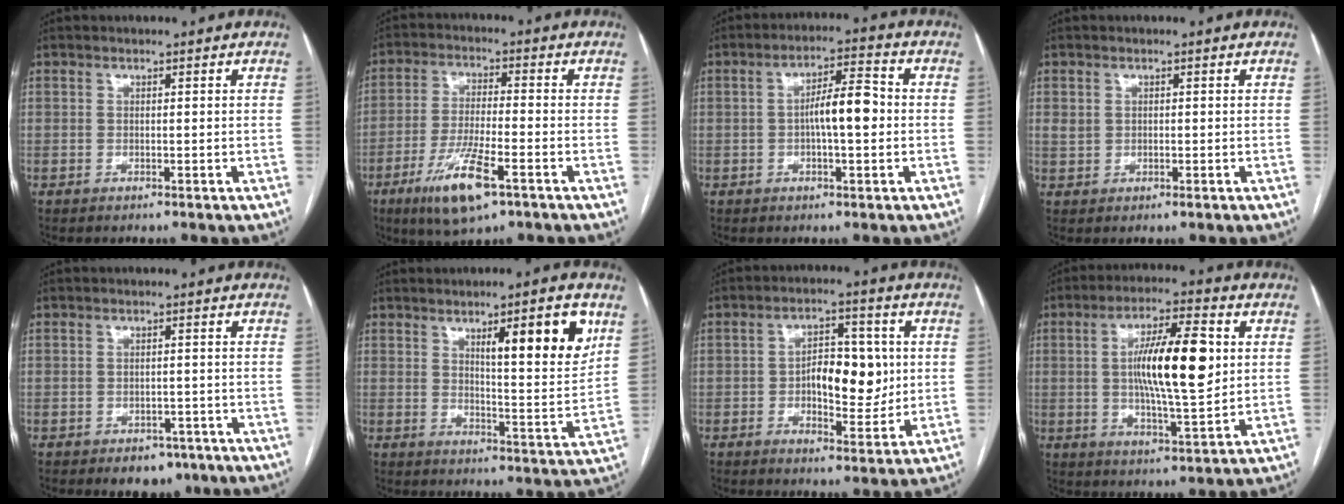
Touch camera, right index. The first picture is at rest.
{"total": 10.7, "force": [-5.7, 2.0, 8.8], "torque": [-0.174, -0.020, -0.097]}
{"total": 7.1, "force": [-0.4, 1.6, 6.9], "torque": [-0.121, 0.018, -0.009]}
{"total": 1.8, "force": [0.4, 1.5, 1.0], "torque": [-0.024, 0.005, 0.013]}
{"total": 4.4, "force": [-3.0, 2.8, 1.7], "torque": [-0.012, 0.006, -0.033]}
{"total": 11.8, "force": [5.6, 1.5, 10.3], "torque": [-0.144, -0.010, 0.081]}
{"total": 9.3, "force": [0.2, 4.5, 8.2], "torque": [-0.125, 0.013, 0.007]}
{"total": 13.8, "force": [1.9, 2.6, 13.5], "torque": [-0.231, 0.007, 0.030]}